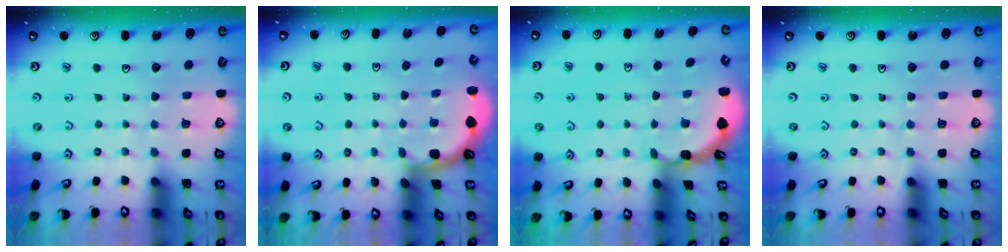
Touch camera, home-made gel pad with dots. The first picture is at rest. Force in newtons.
{"total": 1.9, "press": 1.9, "slide": 0.0}
{"total": 2.0, "press": 2.0, "slide": 0.1}
{"total": 0.0}